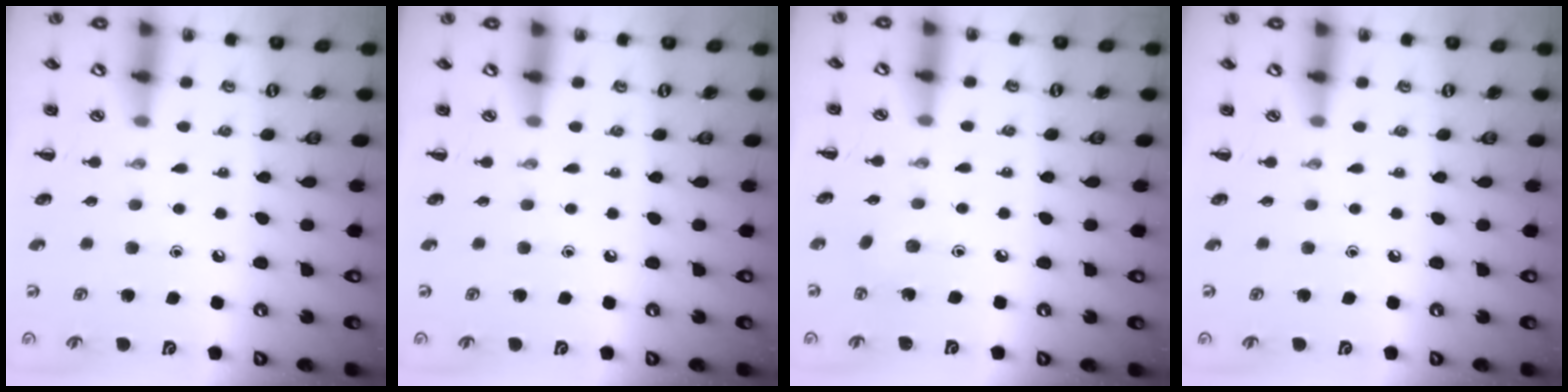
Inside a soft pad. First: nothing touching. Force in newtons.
{"total": 0.0}
{"total": 2.4, "press": 2.3, "slide": 0.8}
{"total": 0.0}